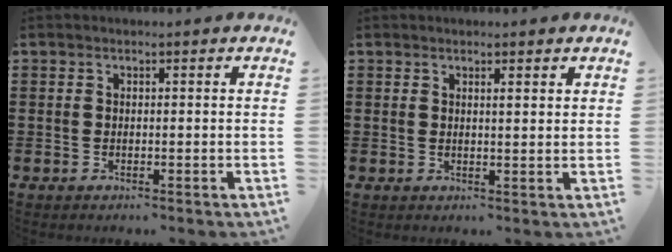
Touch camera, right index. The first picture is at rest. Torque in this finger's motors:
{"motor_torque": [-0.15, -0.08, 0.00, 0.00]}